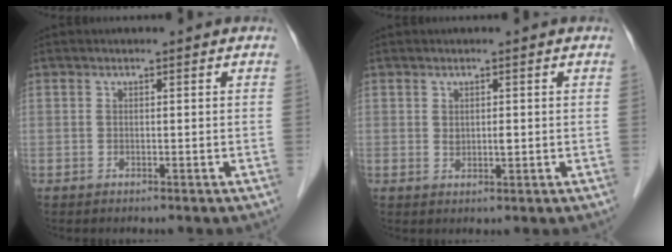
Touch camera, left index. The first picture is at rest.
{"total": 1.3, "force": [0.1, 0.7, 1.1], "torque": [-0.018, -0.008, 0.005]}